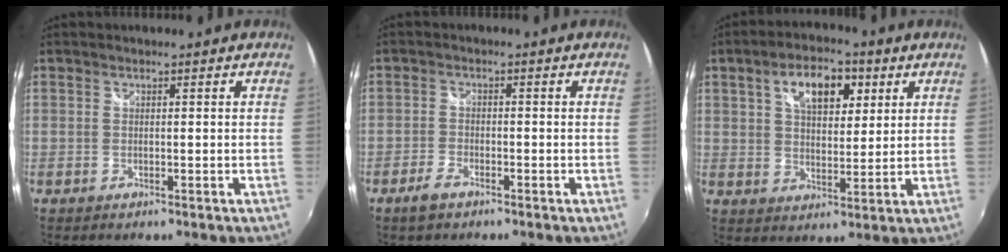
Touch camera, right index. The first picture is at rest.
{"total": 3.5, "force": [-2.6, 1.5, 1.9], "torque": [-0.053, -0.003, -0.052]}
{"total": 10.4, "force": [4.5, 5.5, 7.6], "torque": [-0.123, 0.025, 0.073]}